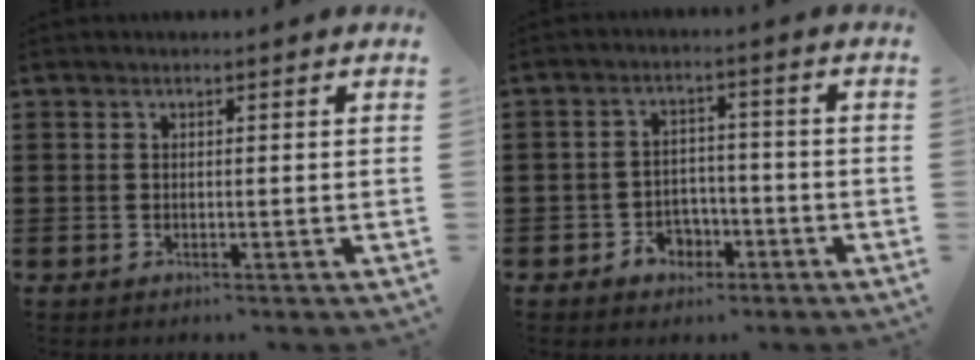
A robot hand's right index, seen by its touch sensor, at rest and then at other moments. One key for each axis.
{"total": 3.8, "fx": -2.2, "fy": 3.0, "fz": 0.9, "tx": -0.024, "ty": 0.010, "tz": -0.044}